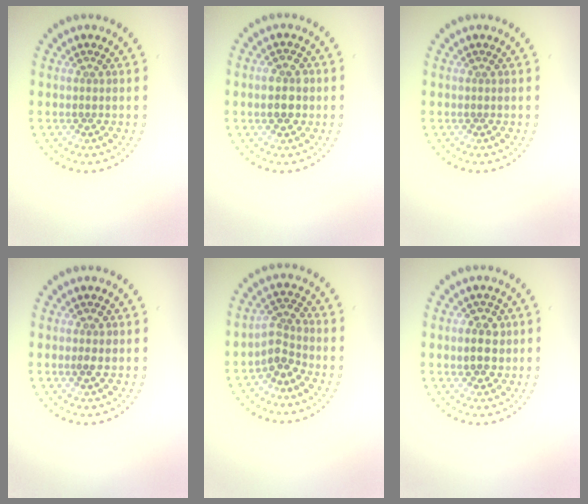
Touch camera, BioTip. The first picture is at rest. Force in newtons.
{"total": 2.7, "press": 2.7, "slide": 0.1}
{"total": 0.0}
{"total": 1.2, "press": 1.2, "slide": 0.0}
{"total": 2.7, "press": 2.0, "slide": 1.9}
{"total": 3.0, "press": 3.0, "slide": 0.6}